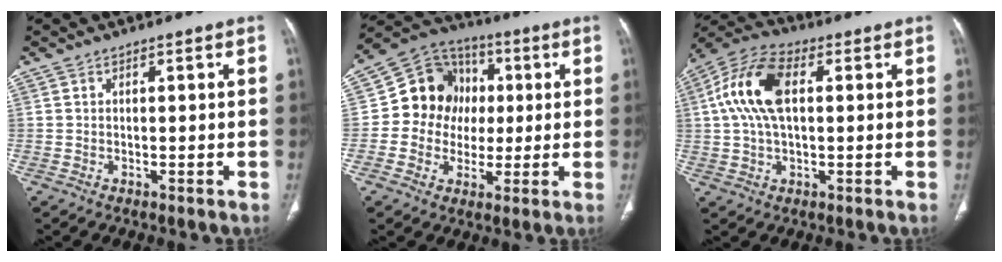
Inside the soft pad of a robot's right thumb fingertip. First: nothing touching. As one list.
[{"total": 13.4, "force": [0.7, 12.1, 5.8], "torque": [-0.051, 0.024, 0.005]}, {"total": 12.7, "force": [2.2, 6.8, 10.4], "torque": [-0.219, 0.026, 0.037]}]